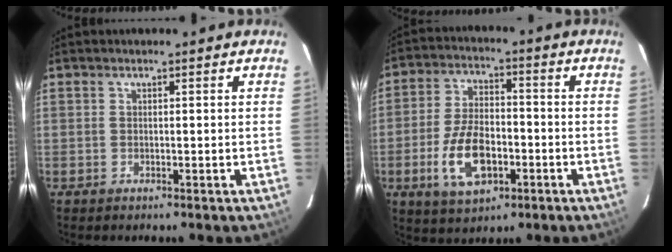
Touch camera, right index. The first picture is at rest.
{"total": 12.0, "force": [-4.2, 6.6, 9.1], "torque": [-0.189, 0.004, -0.066]}